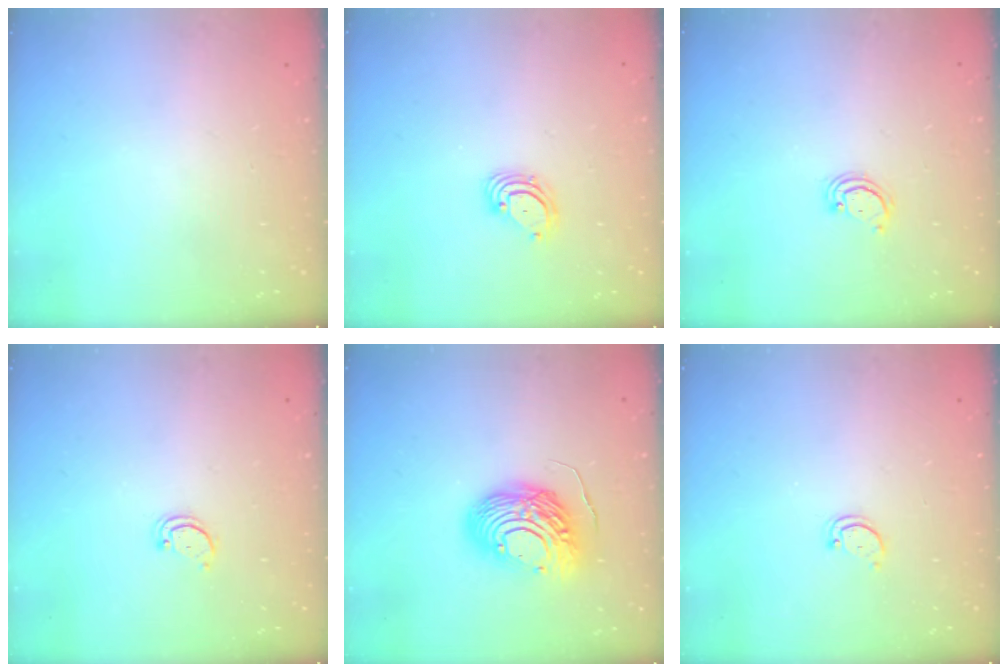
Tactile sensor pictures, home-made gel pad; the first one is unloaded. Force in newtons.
{"total": 3.4, "press": 3.4, "slide": 0.2}
{"total": 2.5, "press": 2.4, "slide": 0.2}
{"total": 1.9, "press": 1.9, "slide": 0.2}
{"total": 13.0, "press": 13.0, "slide": 1.1}
{"total": 2.8, "press": 2.7, "slide": 0.3}